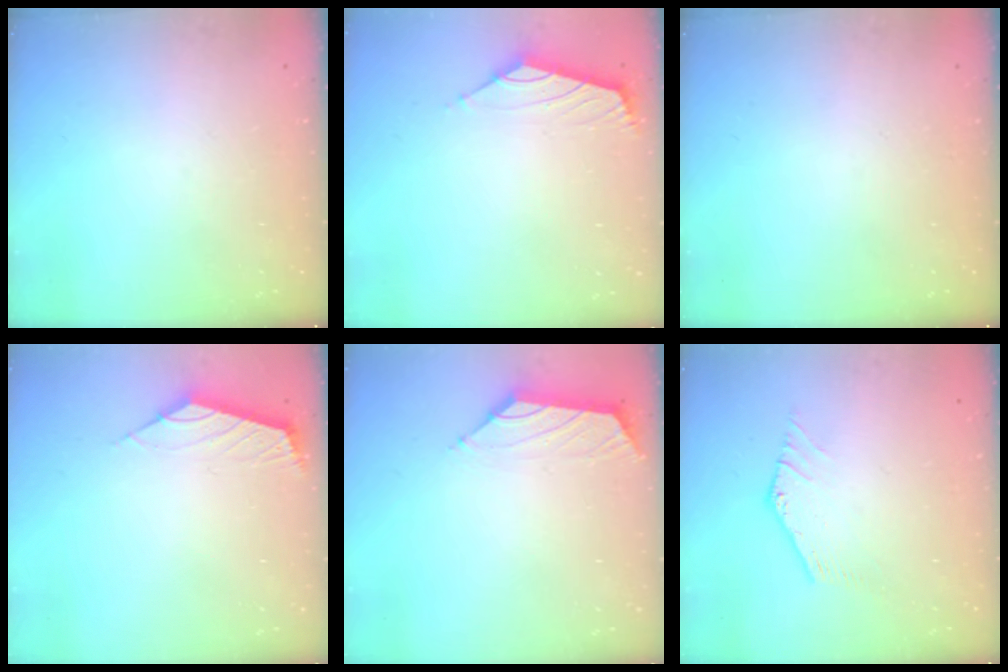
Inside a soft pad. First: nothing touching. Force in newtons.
{"total": 1.8, "press": 1.6, "slide": 0.7}
{"total": 0.0}
{"total": 2.6, "press": 2.5, "slide": 0.6}
{"total": 1.5, "press": 1.4, "slide": 0.6}
{"total": 0.0}